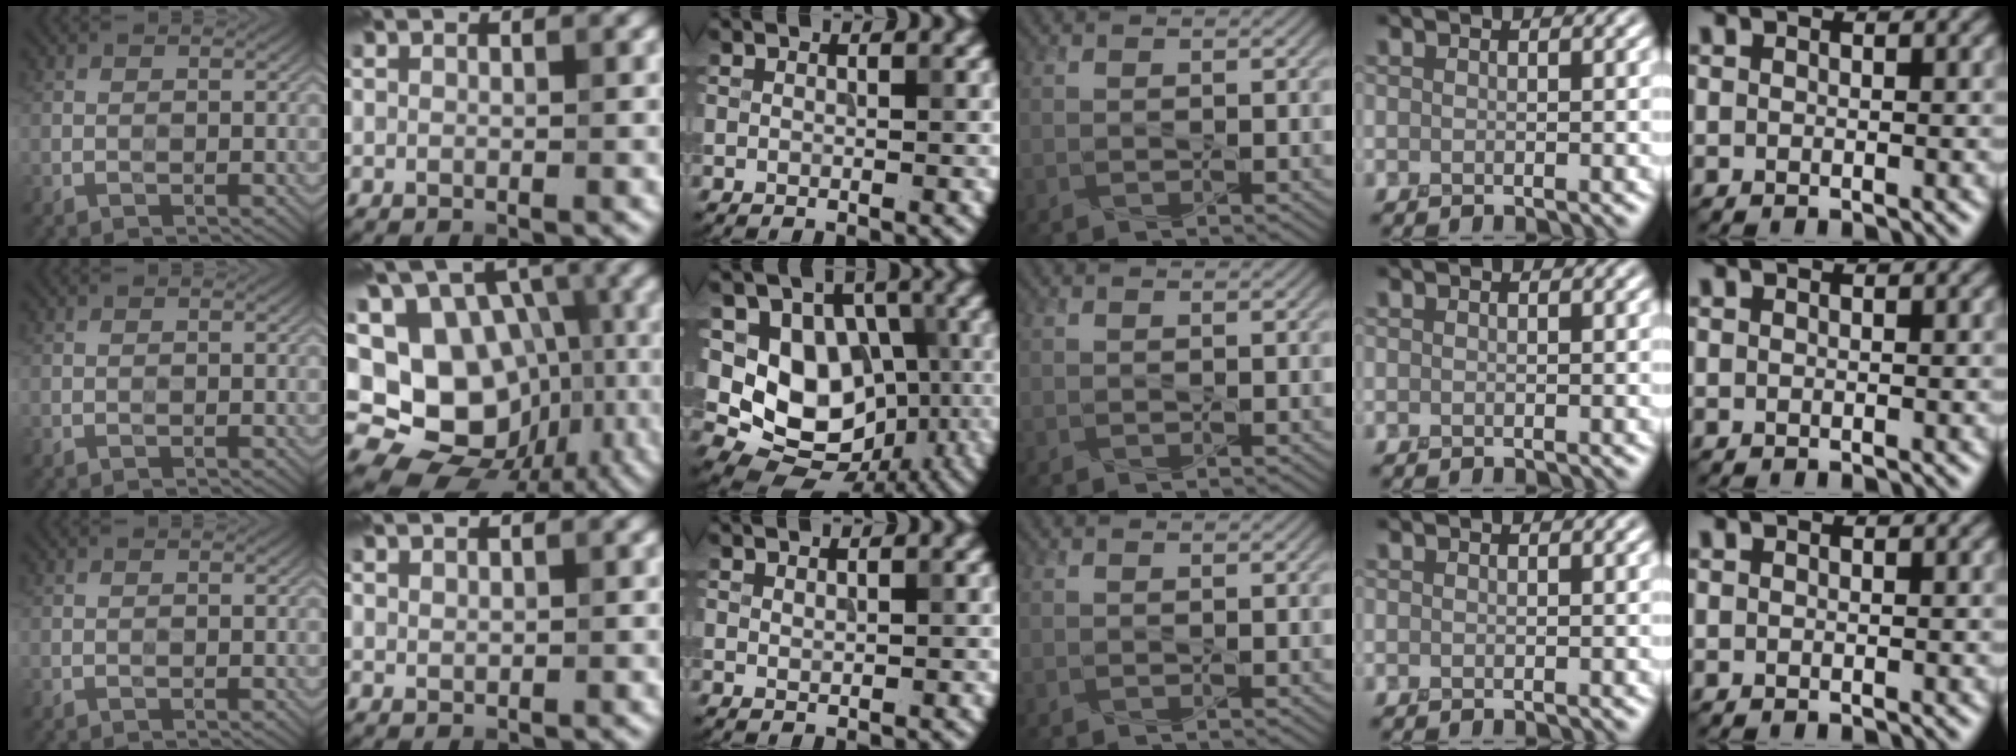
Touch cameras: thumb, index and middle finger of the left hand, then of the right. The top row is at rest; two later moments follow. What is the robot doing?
{"motion": "press", "object": "stapler"}